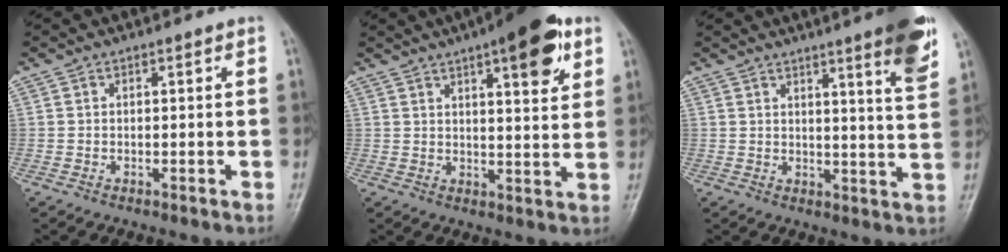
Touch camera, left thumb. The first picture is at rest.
{"total": 12.5, "force": [6.6, 3.7, 10.0], "torque": [-0.115, -0.023, 0.086]}
{"total": 10.5, "force": [6.3, 0.8, 8.4], "torque": [-0.099, -0.036, 0.077]}